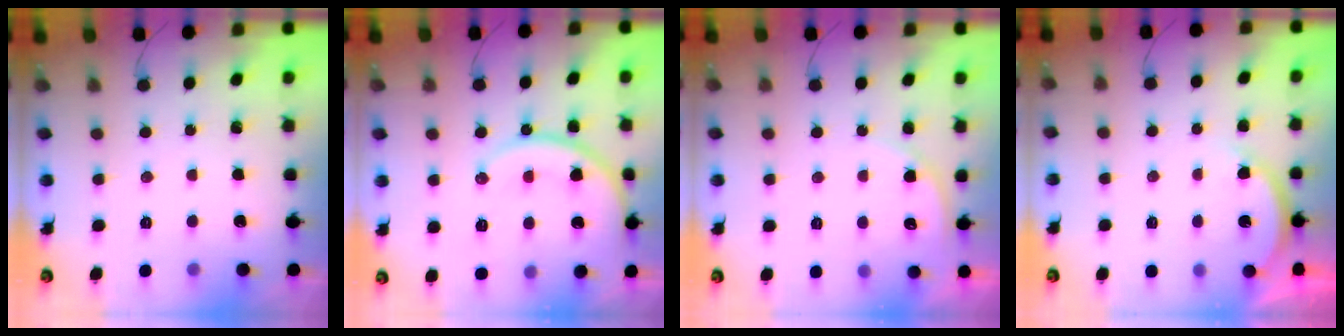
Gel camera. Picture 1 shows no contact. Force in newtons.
{"total": 14.2, "press": 14.1, "slide": 0.6}
{"total": 4.9, "press": 4.9, "slide": 0.4}
{"total": 3.7, "press": 3.6, "slide": 0.6}